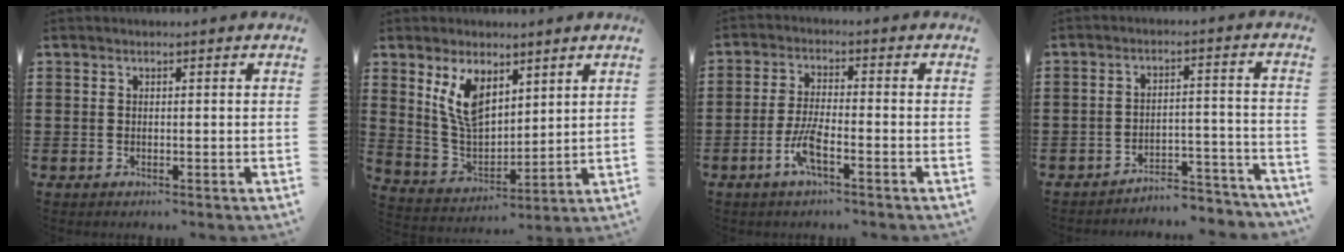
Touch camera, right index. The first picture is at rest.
{"total": 8.2, "force": [4.5, 4.2, 5.4], "torque": [-0.130, -0.008, 0.083]}
{"total": 5.2, "force": [-2.7, 1.0, 4.3], "torque": [-0.106, -0.010, -0.056]}
{"total": 4.9, "force": [-4.8, 0.7, 1.1], "torque": [-0.020, 0.010, -0.096]}